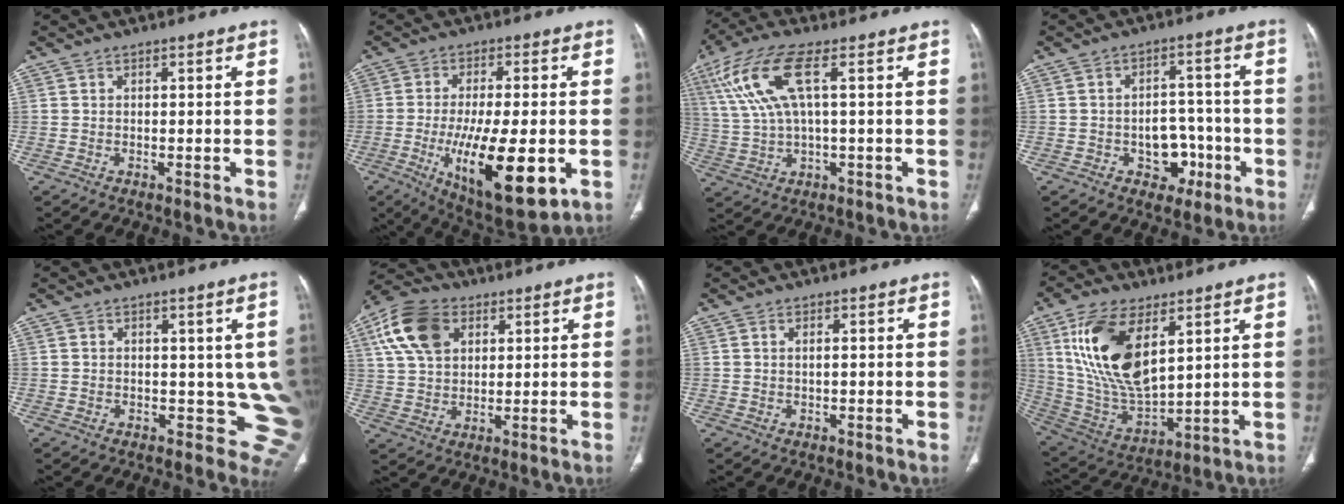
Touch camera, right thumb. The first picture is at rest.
{"total": 18.8, "force": [-4.7, 6.3, 17.1], "torque": [-0.285, -0.017, -0.060]}
{"total": 11.5, "force": [3.8, 3.1, 10.4], "torque": [-0.258, 0.011, 0.080]}
{"total": 7.5, "force": [-2.8, 5.6, 4.2], "torque": [-0.022, 0.033, -0.033]}
{"total": 5.9, "force": [0.3, 3.9, 4.4], "torque": [-0.018, -0.010, 0.011]}
{"total": 12.7, "force": [5.0, 8.6, 8.0], "torque": [-0.142, 0.002, 0.091]}
{"total": 1.0, "force": [0.3, 0.3, 0.9], "torque": [-0.021, 0.001, 0.005]}
{"total": 18.9, "force": [7.5, 9.0, 14.9], "torque": [-0.277, -0.029, 0.156]}